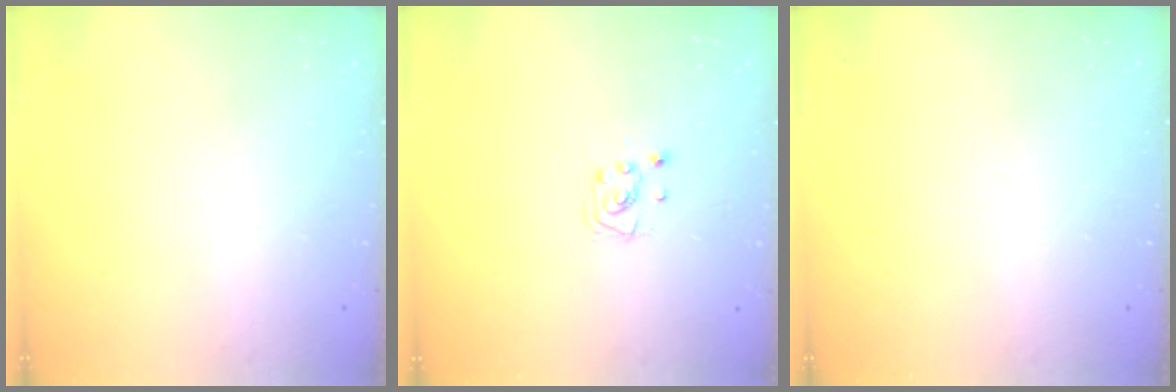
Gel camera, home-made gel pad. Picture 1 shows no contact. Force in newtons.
{"total": 4.3, "press": 4.3, "slide": 0.4}
{"total": 0.0}